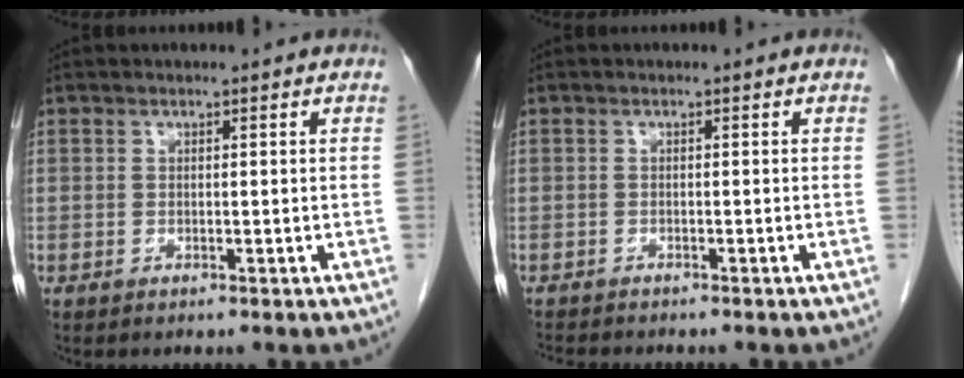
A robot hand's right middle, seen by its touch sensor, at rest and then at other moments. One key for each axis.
{"total": 3.1, "fx": -2.9, "fy": 0.3, "fz": 0.9, "tx": -0.014, "ty": -0.008, "tz": -0.044}